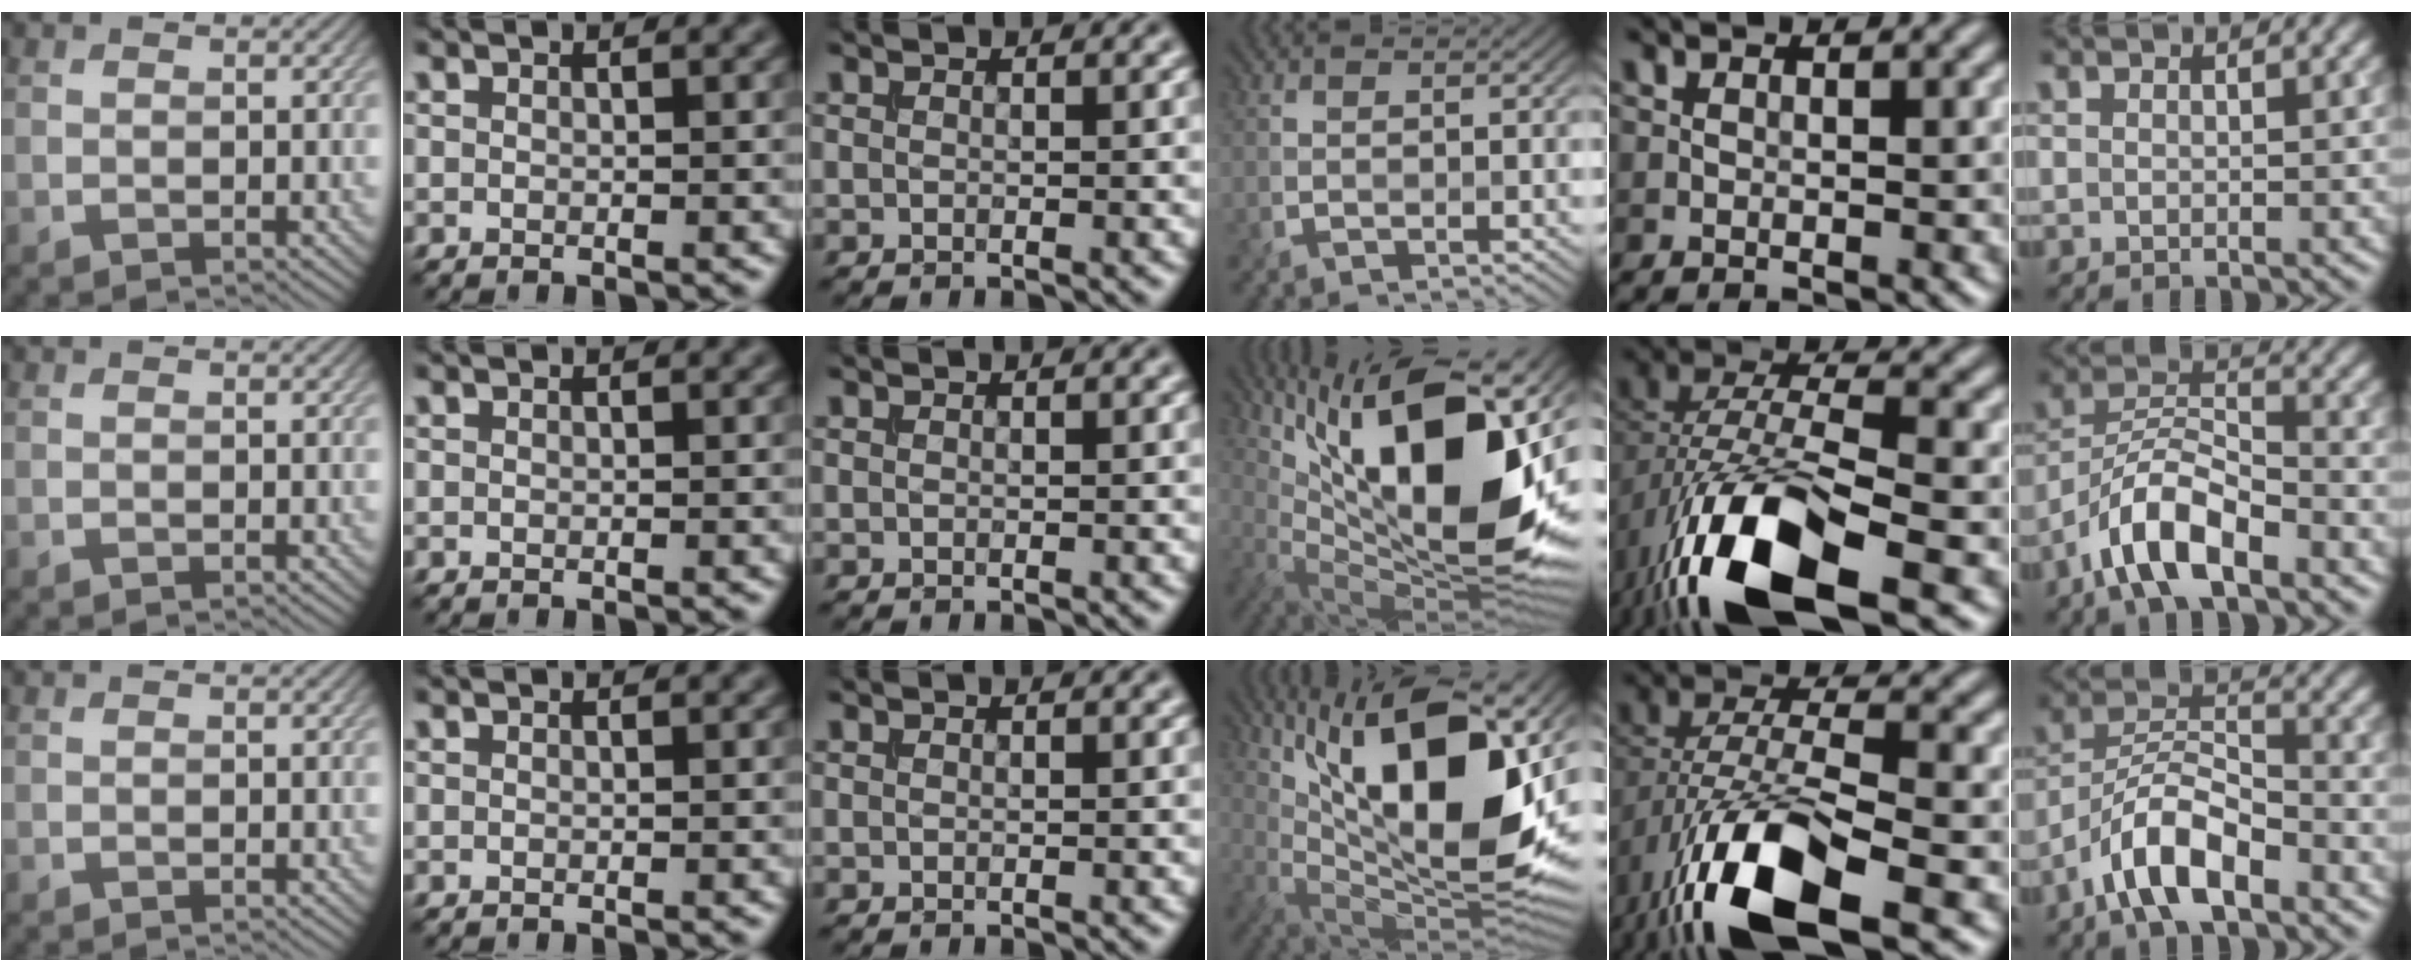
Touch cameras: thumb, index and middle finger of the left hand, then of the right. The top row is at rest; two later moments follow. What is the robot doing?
{"motion": "insert", "object": "bucket"}